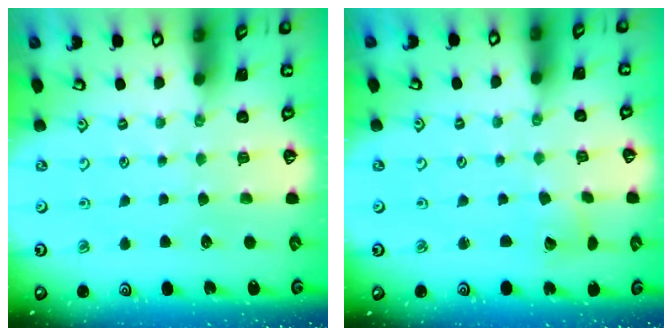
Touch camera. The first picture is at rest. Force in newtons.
{"total": 1.9, "press": 1.9, "slide": 0.3}